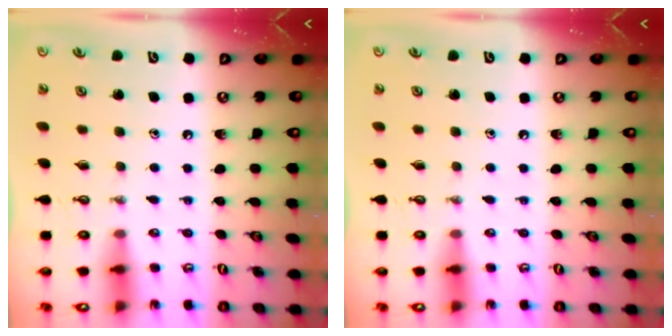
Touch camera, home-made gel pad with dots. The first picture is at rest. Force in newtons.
{"total": 0.0}